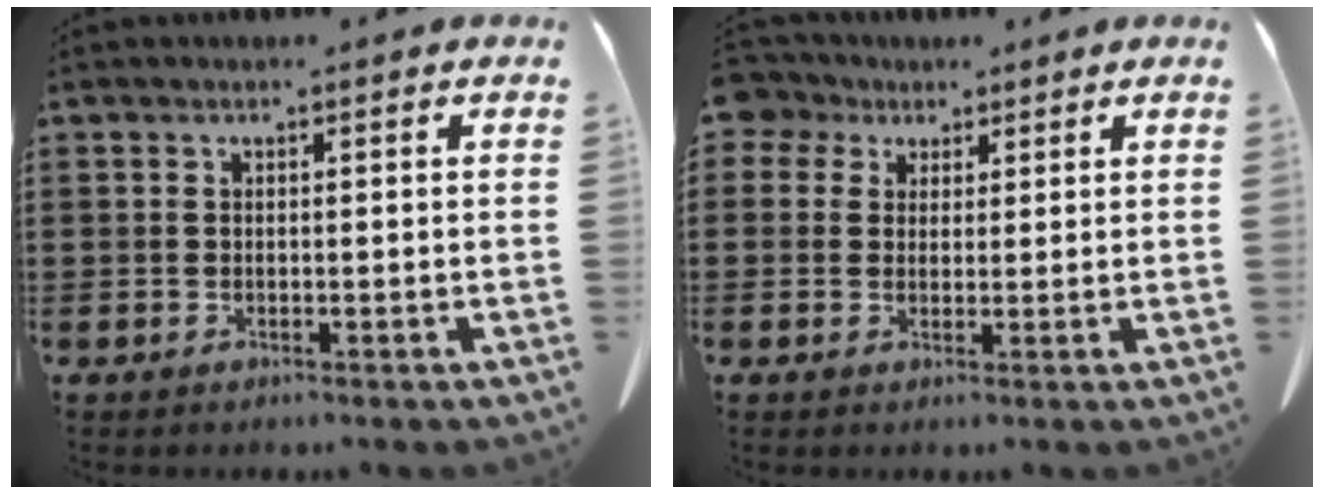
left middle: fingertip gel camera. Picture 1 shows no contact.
{"total": 3.7, "force": [2.3, 2.8, 0.7], "torque": [-0.023, 0.008, 0.041]}